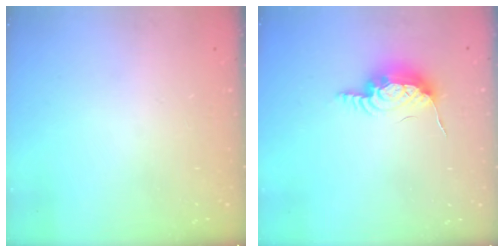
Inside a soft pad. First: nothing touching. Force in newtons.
{"total": 11.2, "press": 10.9, "slide": 2.6}